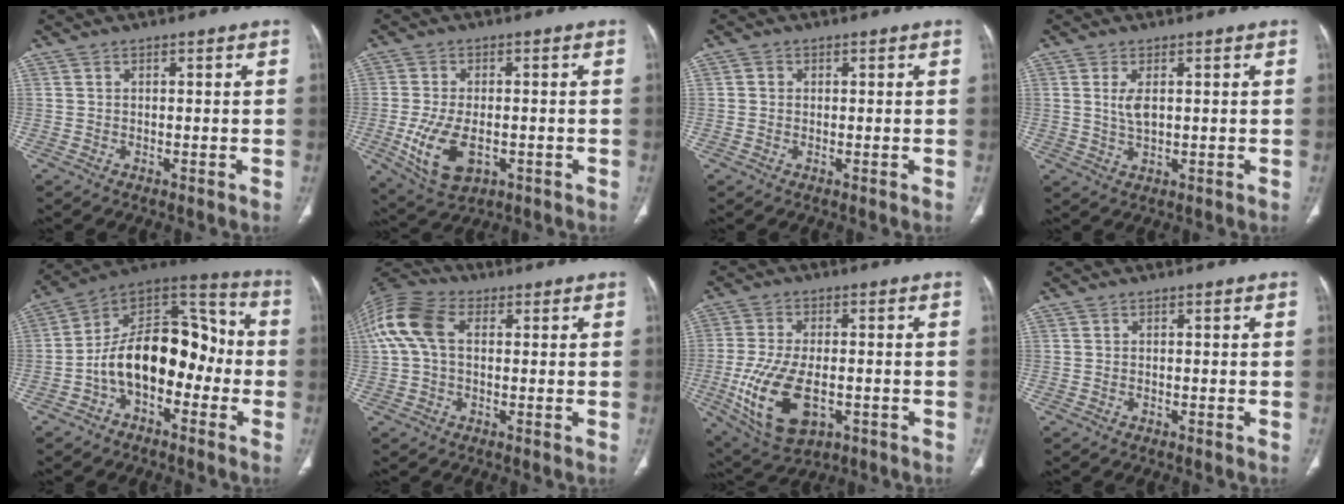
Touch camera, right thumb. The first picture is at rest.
{"total": 10.2, "force": [-2.7, 5.7, 8.1], "torque": [-0.160, -0.004, -0.034]}
{"total": 1.2, "force": [0.1, 1.1, 0.3], "torque": [-0.001, 0.003, 0.000]}
{"total": 3.7, "force": [0.8, 1.6, 3.2], "torque": [-0.069, -0.006, 0.021]}
{"total": 17.9, "force": [-4.4, 10.9, 13.4], "torque": [-0.189, 0.084, -0.083]}
{"total": 11.6, "force": [2.1, 7.5, 8.6], "torque": [-0.198, 0.035, 0.034]}
{"total": 14.6, "force": [-3.7, 7.9, 11.7], "torque": [-0.230, -0.004, -0.051]}
{"total": 0.0}